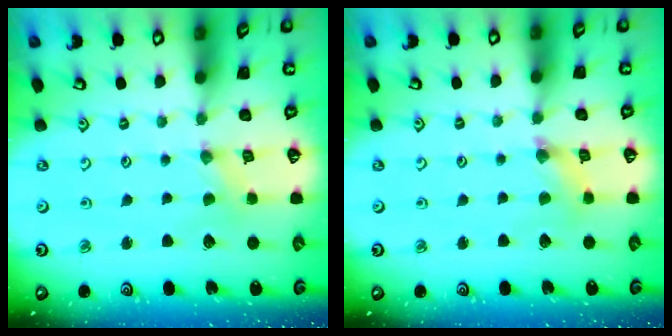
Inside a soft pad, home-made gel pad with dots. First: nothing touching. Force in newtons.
{"total": 2.2, "press": 2.2, "slide": 0.4}